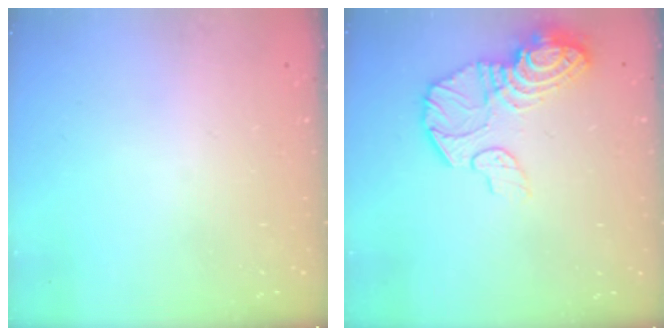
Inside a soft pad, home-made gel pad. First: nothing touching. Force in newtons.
{"total": 13.3, "press": 13.3, "slide": 0.9}